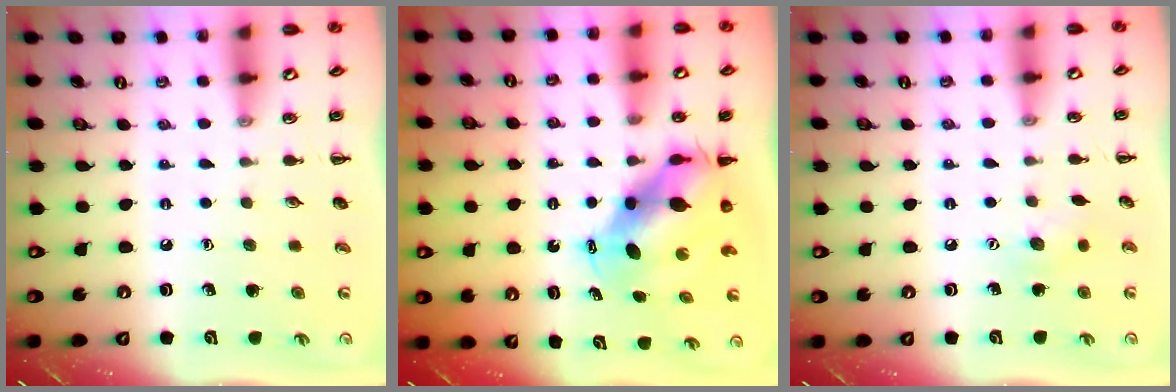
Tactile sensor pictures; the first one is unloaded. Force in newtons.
{"total": 7.1, "press": 7.0, "slide": 1.5}
{"total": 5.2, "press": 5.1, "slide": 1.1}